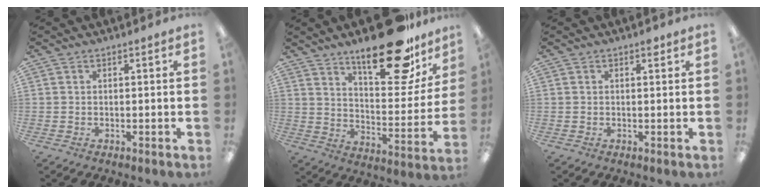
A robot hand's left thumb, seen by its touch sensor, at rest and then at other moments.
{"total": 22.2, "force": [16.2, 7.9, 12.9], "torque": [-0.179, -0.104, 0.266]}
{"total": 1.3, "force": [0.8, 0.5, 0.9], "torque": [-0.002, -0.003, 0.010]}